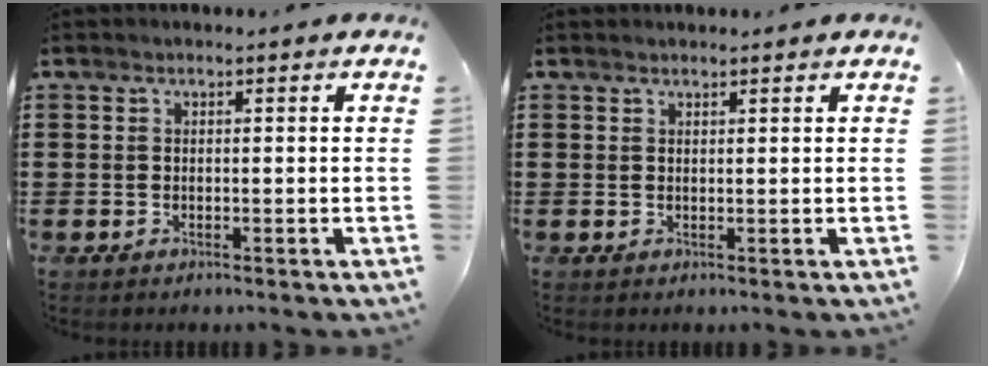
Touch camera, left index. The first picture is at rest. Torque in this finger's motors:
{"motor_torque": [2.14, 0.00, -0.02, -0.01]}